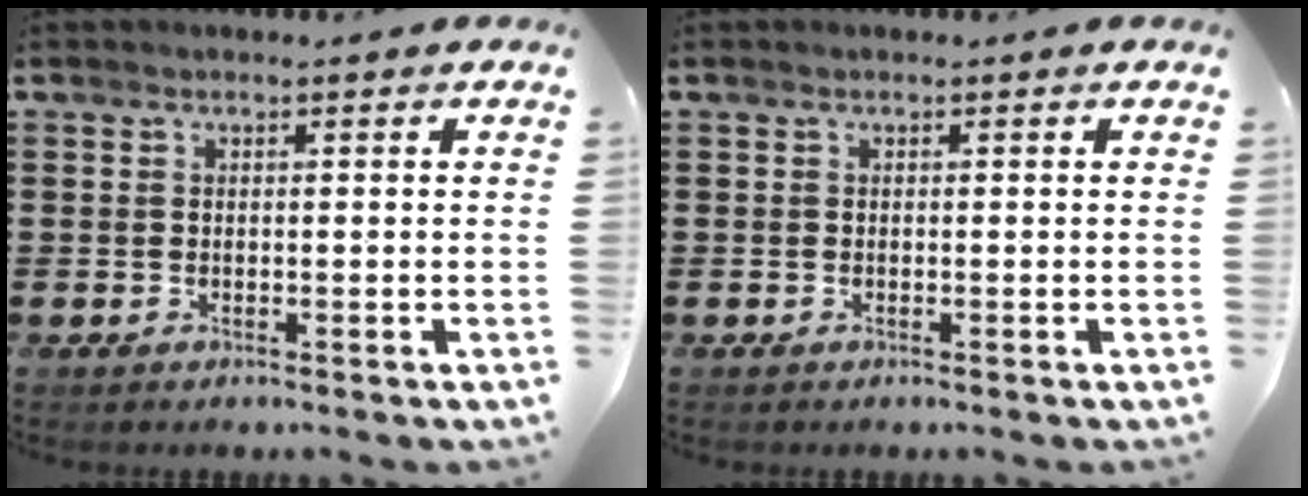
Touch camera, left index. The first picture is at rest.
{"total": 0.0}